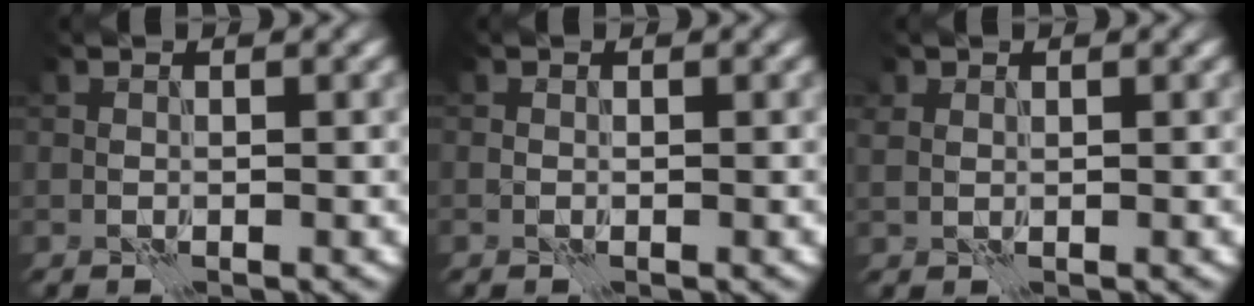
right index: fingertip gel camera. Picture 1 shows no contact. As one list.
[{"total": 0.0}, {"total": 0.7, "force": [0.5, 0.5, 0.0], "torque": [-0.009, 0.002, 0.010]}]